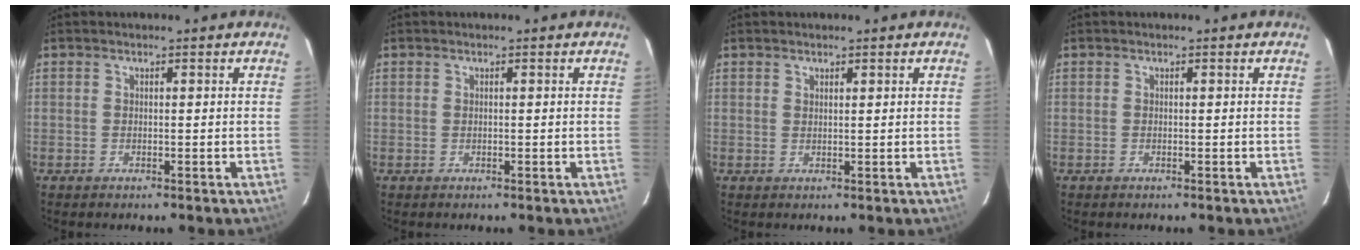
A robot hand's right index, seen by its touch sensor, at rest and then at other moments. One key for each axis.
{"total": 0.0}
{"total": 0.7, "fx": 0.6, "fy": 0.1, "fz": 0.2, "tx": -0.004, "ty": 0.000, "tz": 0.012}
{"total": 0.0}